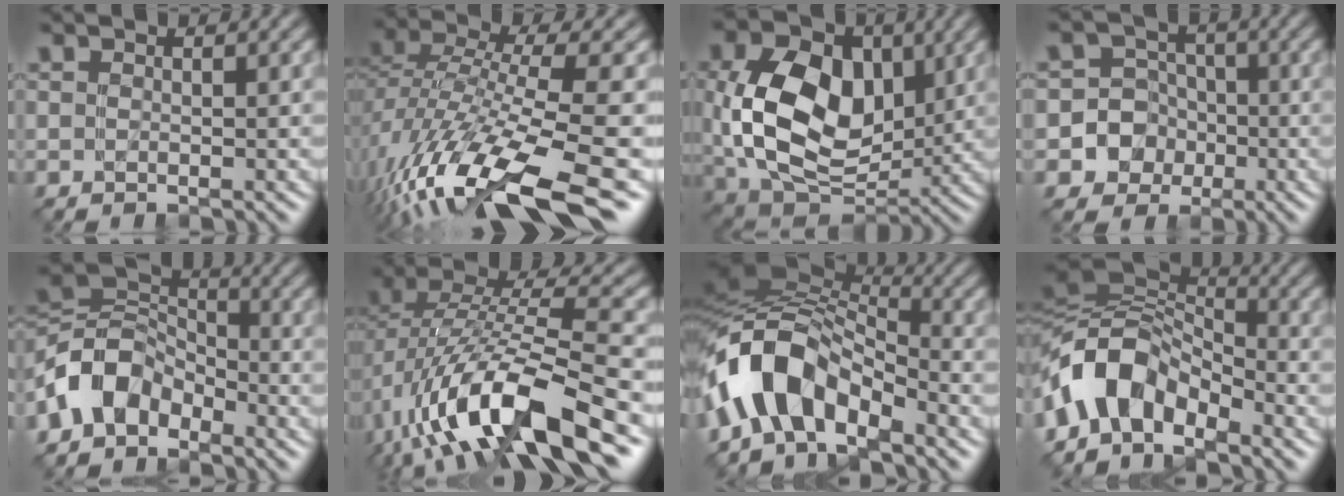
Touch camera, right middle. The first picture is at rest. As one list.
[{"total": 13.1, "force": [-7.6, 3.7, 10.0], "torque": [-0.213, 0.000, -0.116]}, {"total": 11.9, "force": [1.3, 8.4, 8.4], "torque": [-0.175, -0.004, 0.036]}, {"total": 4.7, "force": [-1.6, 4.4, 0.2], "torque": [0.012, 0.011, -0.037]}, {"total": 5.3, "force": [-3.5, 3.3, 2.2], "torque": [-0.045, 0.009, -0.075]}, {"total": 13.0, "force": [-4.6, 4.8, 11.2], "torque": [-0.218, 0.004, -0.076]}, {"total": 8.4, "force": [-4.4, 4.5, 5.6], "torque": [-0.099, 0.017, -0.086]}, {"total": 7.2, "force": [-4.1, 4.1, 4.3], "torque": [-0.075, 0.014, -0.083]}]